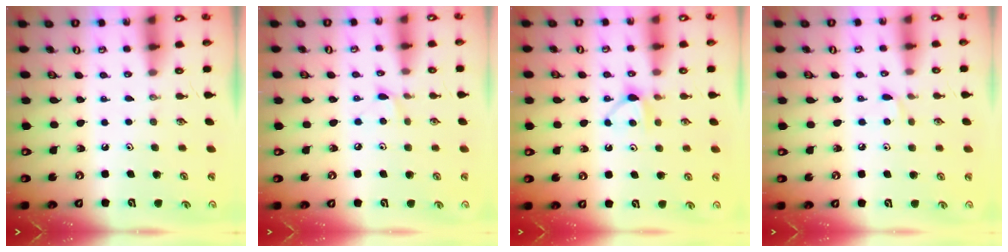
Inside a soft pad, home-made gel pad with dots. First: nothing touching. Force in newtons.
{"total": 4.3, "press": 4.3, "slide": 0.5}
{"total": 6.8, "press": 6.7, "slide": 0.8}
{"total": 4.4, "press": 4.4, "slide": 0.6}